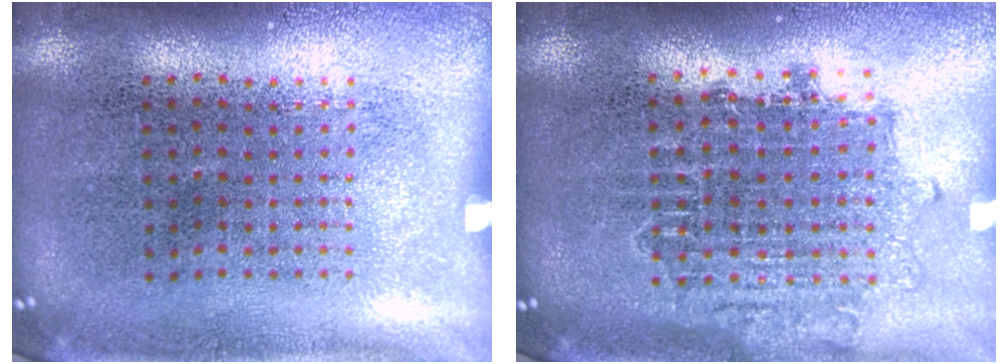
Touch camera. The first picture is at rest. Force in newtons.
{"total": 1.6, "press": 1.3, "slide": 0.9}